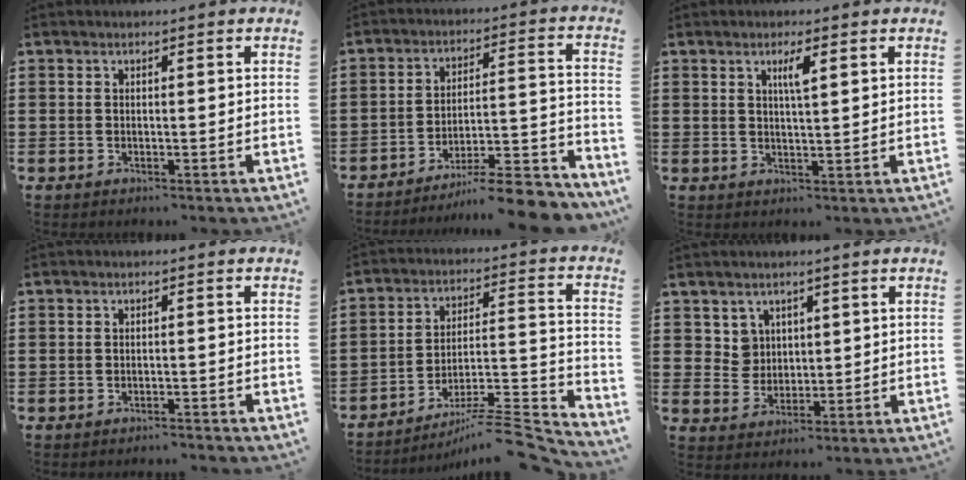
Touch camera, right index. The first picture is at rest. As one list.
[{"total": 9.0, "force": [-8.0, 0.8, 4.0], "torque": [-0.049, 0.016, -0.154]}, {"total": 2.7, "force": [1.2, 0.4, 2.3], "torque": [-0.041, -0.001, 0.017]}, {"total": 1.2, "force": [-1.2, 0.0, 0.1], "torque": [-0.005, 0.001, -0.024]}, {"total": 8.4, "force": [-7.1, 0.6, 4.4], "torque": [-0.060, 0.005, -0.139]}, {"total": 3.9, "force": [1.9, 3.3, 0.7], "torque": [-0.030, 0.012, 0.037]}]